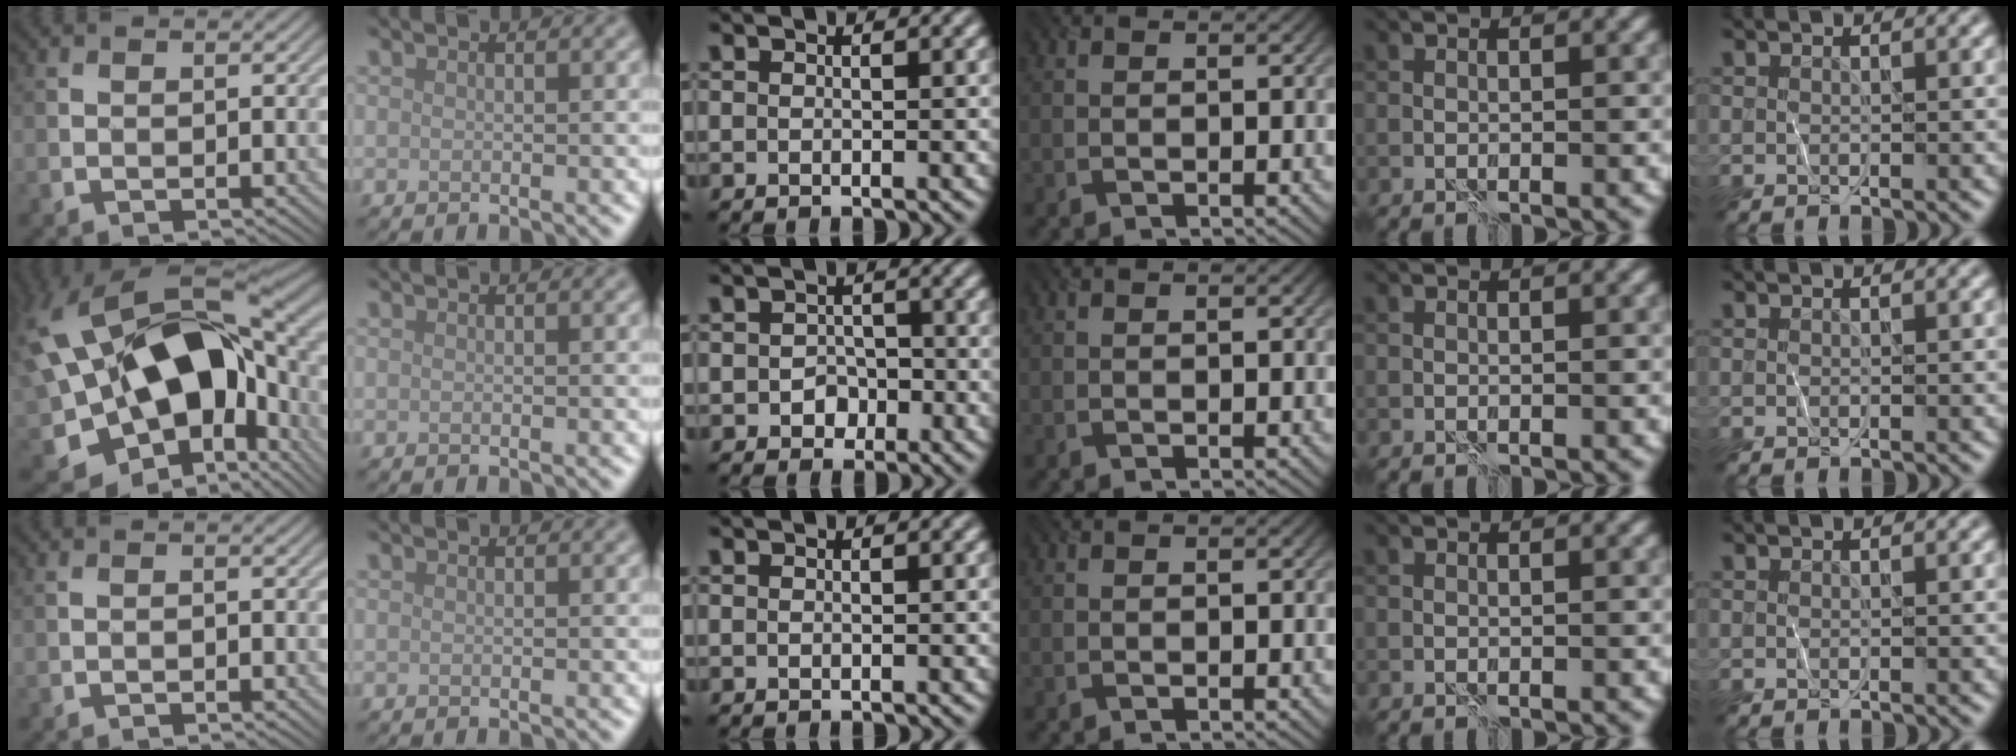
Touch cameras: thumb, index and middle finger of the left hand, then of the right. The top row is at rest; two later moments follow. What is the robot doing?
{"motion": "wrap", "object": "plastic wrap"}